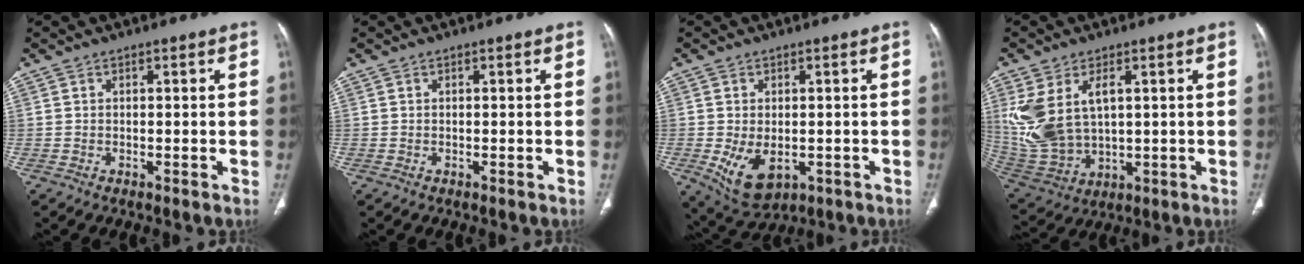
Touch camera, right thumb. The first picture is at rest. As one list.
[{"total": 0.0}, {"total": 8.1, "force": [-1.8, 5.0, 6.1], "torque": [-0.104, -0.009, -0.011]}, {"total": 14.3, "force": [3.5, 8.6, 10.9], "torque": [-0.229, -0.011, 0.091]}]